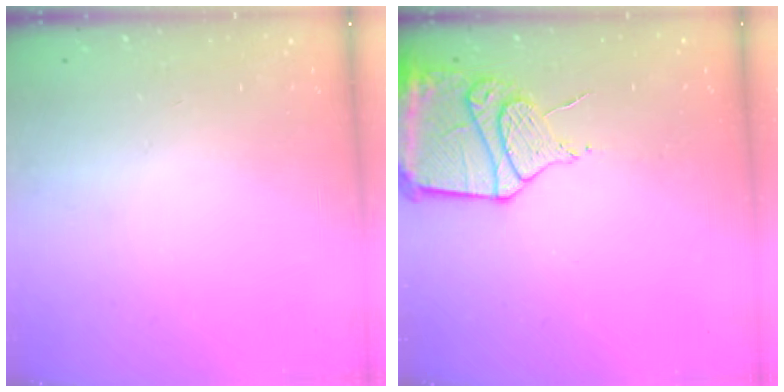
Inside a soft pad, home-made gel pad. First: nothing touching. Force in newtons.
{"total": 13.2, "press": 13.1, "slide": 1.7}